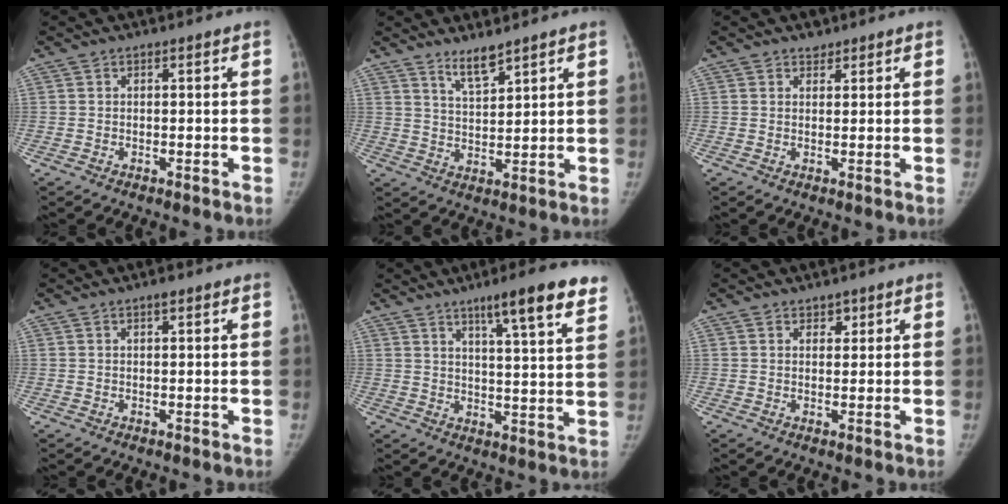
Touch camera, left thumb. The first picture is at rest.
{"total": 4.7, "force": [3.9, 0.8, 2.5], "torque": [-0.040, -0.036, 0.076]}
{"total": 1.5, "force": [1.0, 1.0, -0.1], "torque": [0.015, -0.007, 0.007]}
{"total": 1.1, "force": [0.7, 0.3, 0.8], "torque": [-0.012, 0.000, 0.009]}
{"total": 12.6, "force": [8.5, 1.5, 9.2], "torque": [-0.117, -0.041, 0.112]}
{"total": 1.7, "force": [1.2, 1.2, 0.5], "torque": [0.009, -0.006, 0.015]}